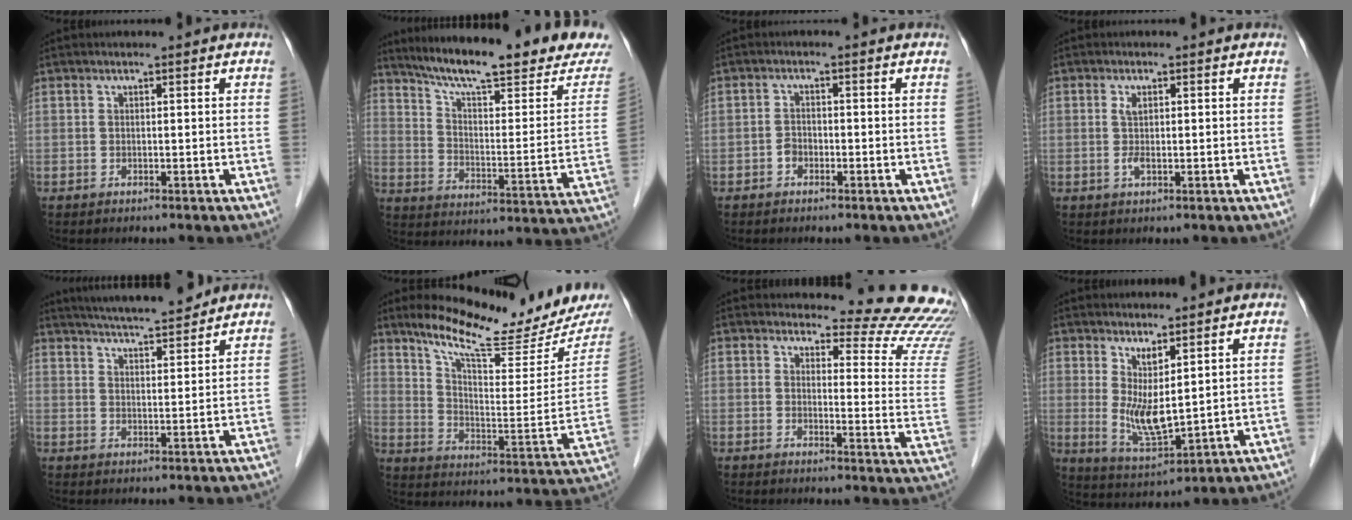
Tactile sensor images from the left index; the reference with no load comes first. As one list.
[{"total": 24.1, "force": [20.6, 2.4, 12.2], "torque": [-0.185, -0.047, 0.280]}, {"total": 1.6, "force": [-0.9, 1.1, 0.7], "torque": [-0.010, 0.005, -0.017]}, {"total": 2.1, "force": [0.1, 0.7, 1.9], "torque": [-0.044, -0.001, 0.003]}, {"total": 11.3, "force": [10.3, 1.0, 4.4], "torque": [-0.073, 0.013, 0.155]}, {"total": 17.4, "force": [15.8, 0.8, 7.1], "torque": [-0.121, -0.063, 0.236]}, {"total": 17.1, "force": [16.8, 2.3, 2.6], "torque": [-0.003, -0.130, 0.155]}, {"total": 6.3, "force": [1.9, 1.6, 5.8], "torque": [-0.119, -0.023, 0.052]}]